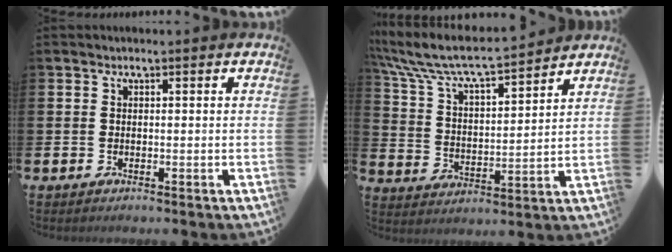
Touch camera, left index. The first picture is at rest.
{"total": 8.3, "force": [7.8, 0.8, 2.8], "torque": [-0.094, -0.058, 0.131]}